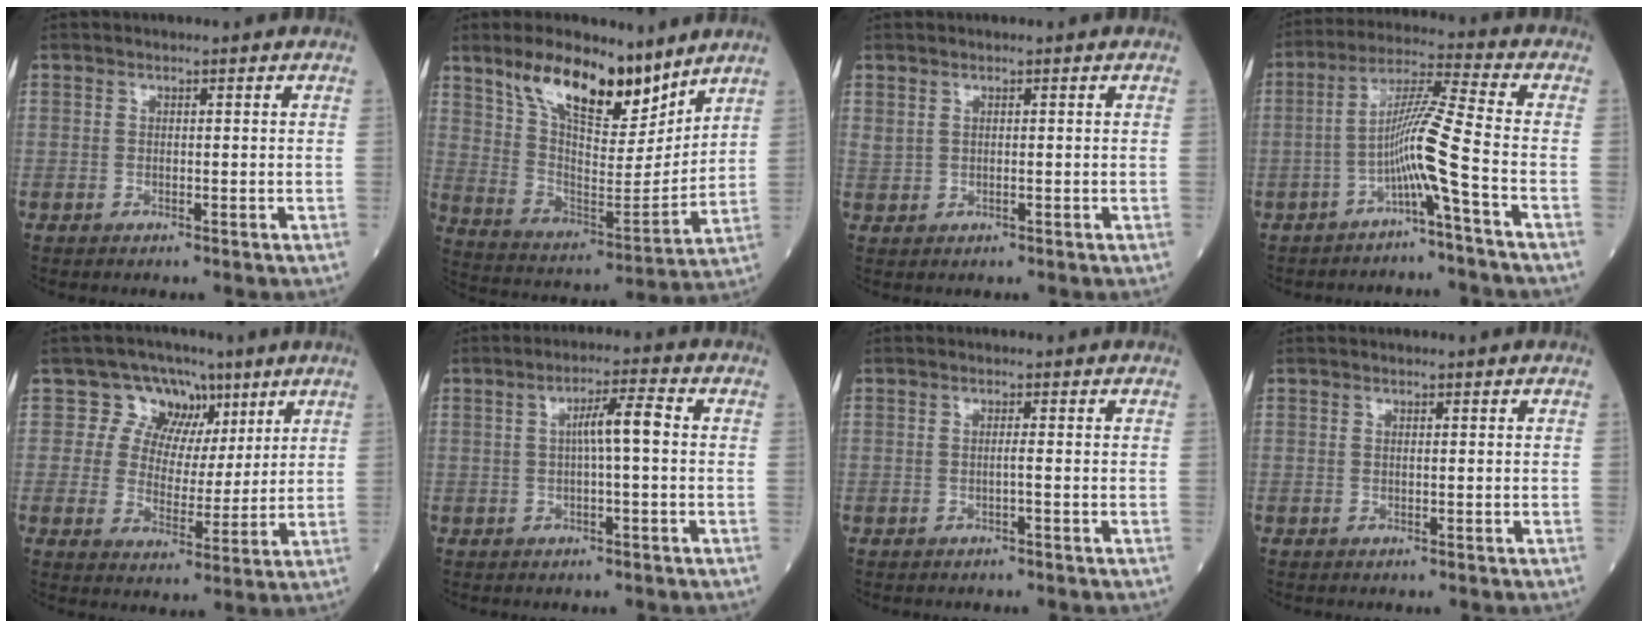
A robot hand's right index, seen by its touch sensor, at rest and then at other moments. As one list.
[{"total": 15.8, "force": [11.2, 5.2, 9.8], "torque": [-0.167, -0.007, 0.207]}, {"total": 1.0, "force": [0.4, 0.6, 0.7], "torque": [-0.021, 0.003, 0.016]}, {"total": 8.0, "force": [-3.3, -1.8, 7.0], "torque": [-0.130, 0.016, -0.064]}, {"total": 7.8, "force": [3.8, 6.5, 2.0], "torque": [-0.017, 0.019, 0.061]}, {"total": 4.8, "force": [0.2, 0.2, 4.8], "torque": [-0.081, 0.011, 0.002]}, {"total": 0.6, "force": [-0.3, -0.2, 0.5], "torque": [-0.004, 0.003, -0.007]}, {"total": 0.0}]